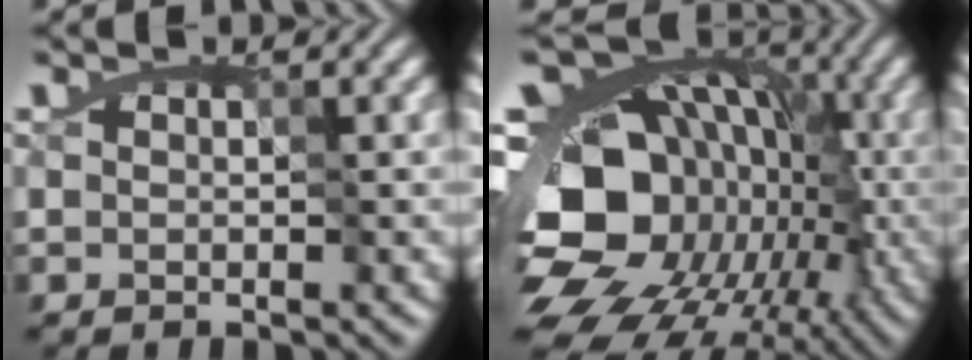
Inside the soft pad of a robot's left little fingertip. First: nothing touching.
{"total": 18.5, "force": [-5.3, 14.5, 10.3], "torque": [-0.174, 0.017, -0.106]}